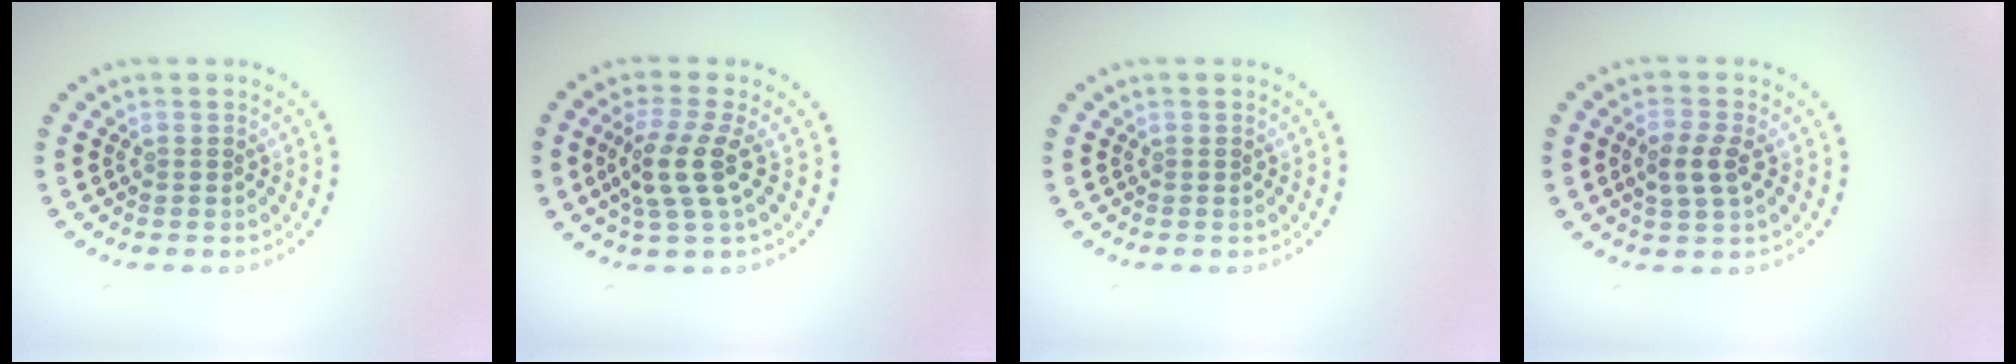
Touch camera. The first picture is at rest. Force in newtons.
{"total": 3.7, "press": 3.1, "slide": 2.1}
{"total": 0.0}
{"total": 2.6, "press": 2.5, "slide": 0.6}